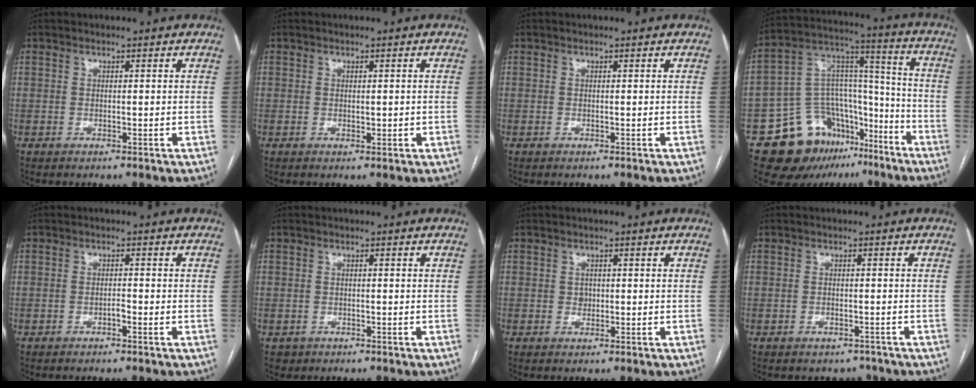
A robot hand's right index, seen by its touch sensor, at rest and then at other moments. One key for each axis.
{"total": 1.1, "fx": -0.1, "fy": 0.7, "fz": 0.8, "tx": -0.012, "ty": -0.001, "tz": 0.002}
{"total": 0.0}
{"total": 17.8, "fx": -11.1, "fy": 11.6, "fz": 7.8, "tx": -0.119, "ty": 0.080, "tz": -0.173}
{"total": 1.0, "fx": -0.7, "fy": 0.2, "fz": 0.7, "tx": -0.012, "ty": 0.002, "tz": -0.014}
{"total": 1.6, "fx": -0.8, "fy": 1.3, "fz": 0.0, "tx": -0.004, "ty": 0.005, "tz": -0.010}
{"total": 1.0, "fx": -0.1, "fy": 0.9, "fz": 0.5, "tx": -0.006, "ty": 0.002, "tz": 0.000}
{"total": 2.6, "fx": -2.2, "fy": 1.4, "fz": 0.1, "tx": 0.000, "ty": 0.003, "tz": -0.026}